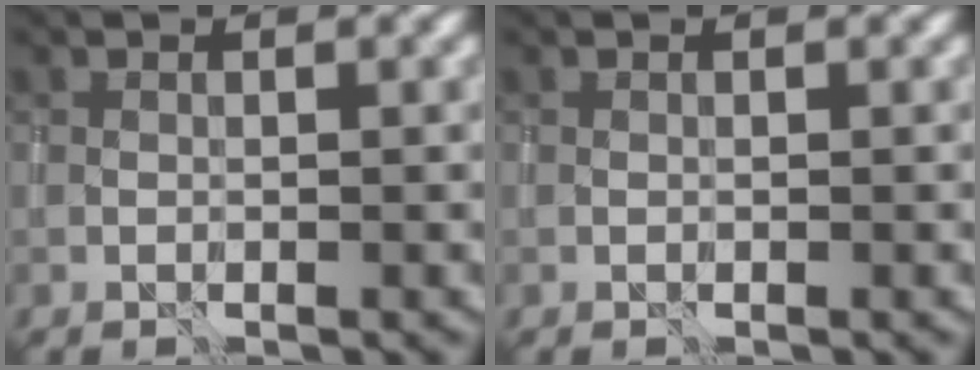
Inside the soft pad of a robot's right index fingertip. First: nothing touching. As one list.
[{"total": 0.0}]